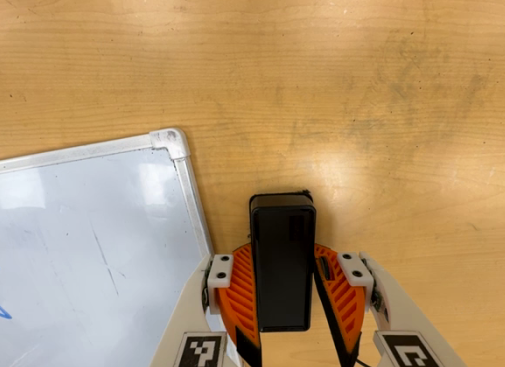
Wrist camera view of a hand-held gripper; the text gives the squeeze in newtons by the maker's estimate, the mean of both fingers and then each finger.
{"total": 0.0}